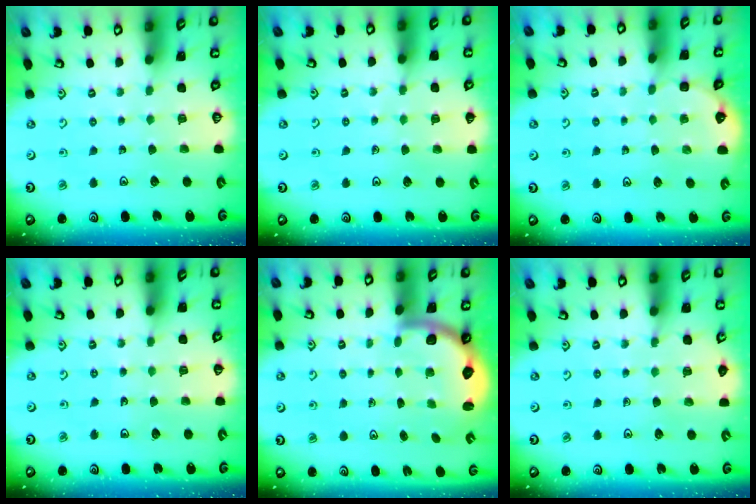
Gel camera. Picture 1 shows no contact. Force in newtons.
{"total": 3.6, "press": 3.6, "slide": 0.5}
{"total": 3.1, "press": 3.1, "slide": 0.2}
{"total": 3.3, "press": 3.1, "slide": 1.2}
{"total": 2.8, "press": 2.2, "slide": 1.8}
{"total": 5.6, "press": 5.3, "slide": 1.9}